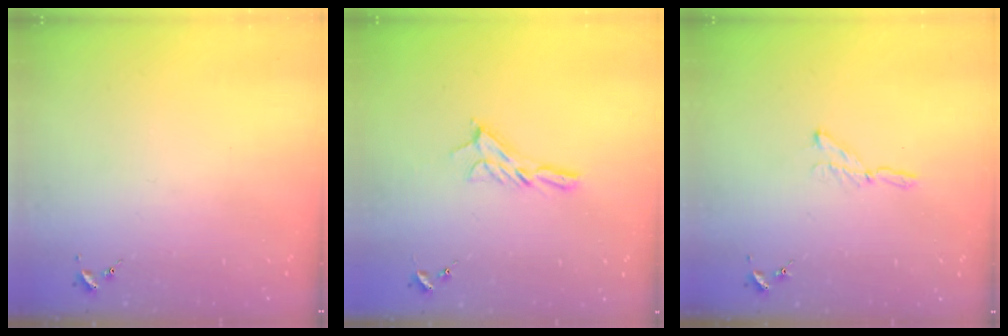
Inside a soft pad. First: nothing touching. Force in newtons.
{"total": 8.3, "press": 8.2, "slide": 0.5}
{"total": 3.9, "press": 3.9, "slide": 0.4}